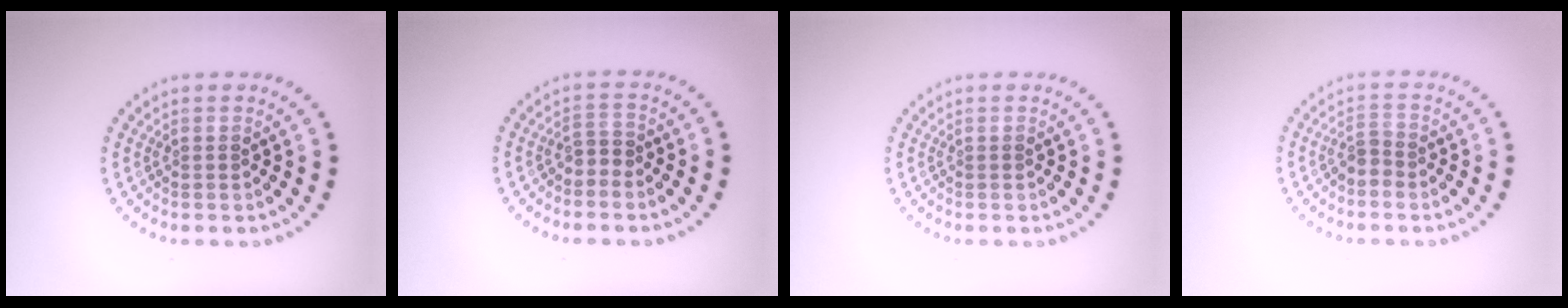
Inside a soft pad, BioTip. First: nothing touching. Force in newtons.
{"total": 1.2, "press": 0.8, "slide": 0.9}
{"total": 0.0}
{"total": 1.7, "press": 1.3, "slide": 1.2}